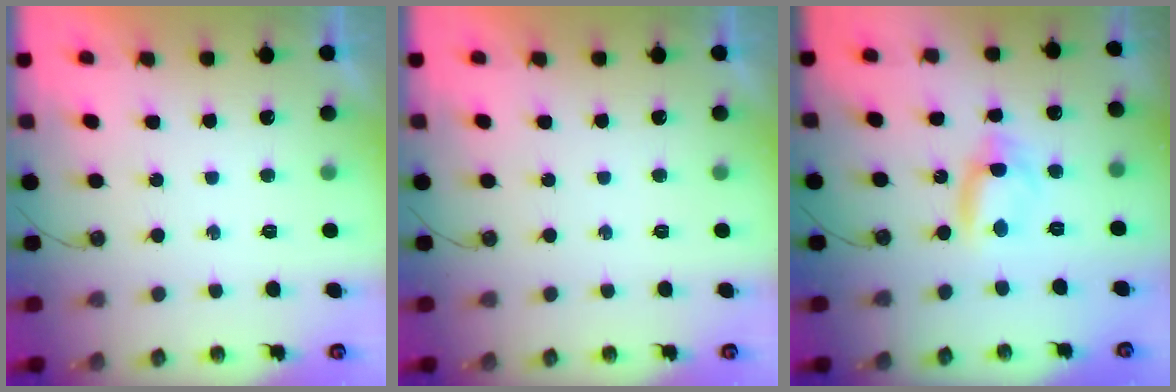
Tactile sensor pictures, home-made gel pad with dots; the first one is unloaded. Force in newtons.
{"total": 0.0}
{"total": 6.6, "press": 5.8, "slide": 3.2}